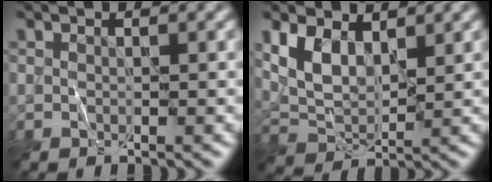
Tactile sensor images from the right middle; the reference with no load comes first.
{"total": 4.3, "force": [2.1, 2.5, 2.8], "torque": [-0.069, -0.004, 0.043]}